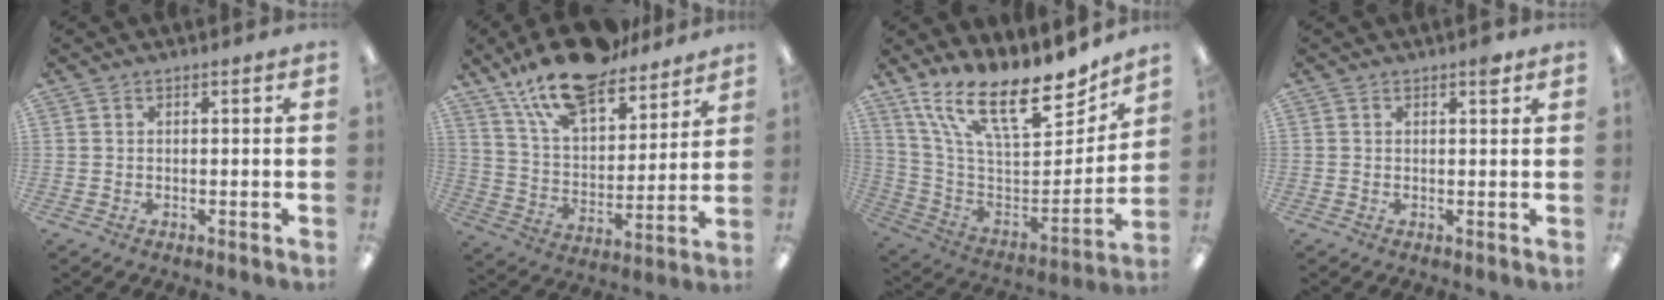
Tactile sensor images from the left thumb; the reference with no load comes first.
{"total": 18.2, "force": [14.5, 6.9, 8.7], "torque": [-0.166, -0.082, 0.254]}
{"total": 21.9, "force": [15.7, 7.6, 13.2], "torque": [-0.222, -0.116, 0.275]}
{"total": 4.1, "force": [2.9, 1.6, 2.4], "torque": [-0.020, -0.013, 0.044]}